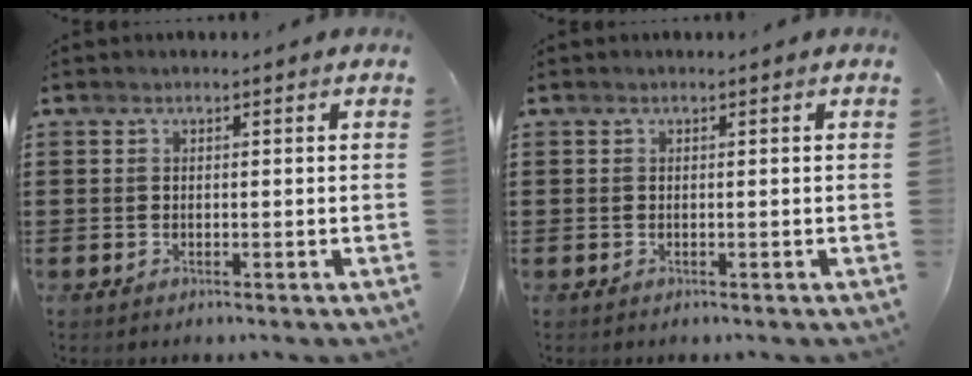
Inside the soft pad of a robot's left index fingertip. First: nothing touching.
{"total": 0.0}